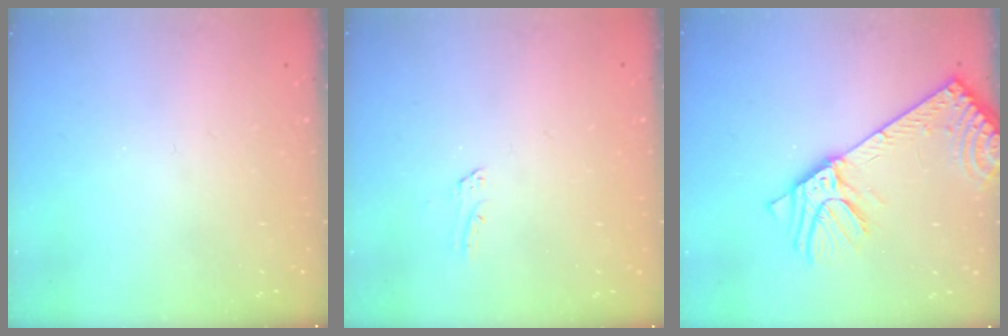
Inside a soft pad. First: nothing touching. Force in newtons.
{"total": 1.5, "press": 1.4, "slide": 0.1}
{"total": 11.6, "press": 11.3, "slide": 2.5}